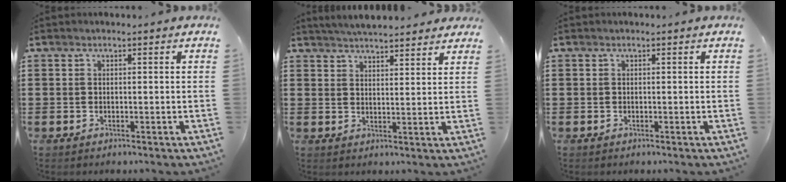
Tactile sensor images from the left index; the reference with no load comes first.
{"total": 4.1, "force": [4.1, 0.1, 0.8], "torque": [-0.026, -0.011, 0.075]}
{"total": 0.0}